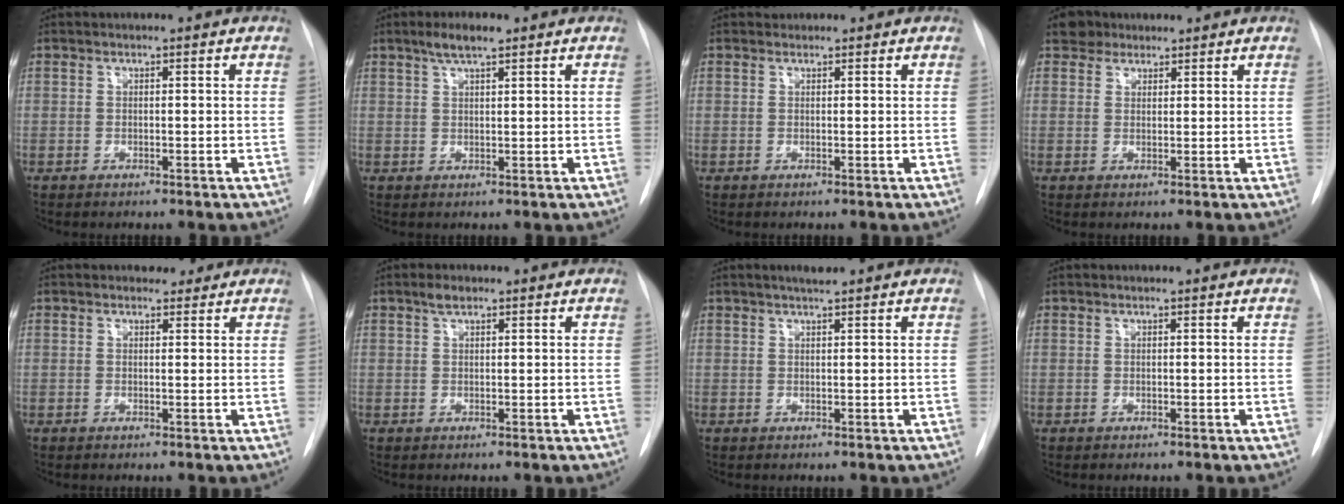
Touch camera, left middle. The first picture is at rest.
{"total": 3.6, "force": [2.5, 0.5, 2.5], "torque": [-0.052, 0.005, 0.047]}
{"total": 0.6, "force": [0.6, 0.2, -0.2], "torque": [-0.003, 0.006, 0.010]}
{"total": 2.9, "force": [2.3, 1.7, 0.1], "torque": [-0.004, 0.012, 0.037]}
{"total": 1.6, "force": [1.3, 0.8, 0.0], "torque": [0.001, 0.001, 0.016]}
{"total": 1.5, "force": [1.1, 0.6, 0.9], "torque": [-0.019, 0.005, 0.019]}
{"total": 1.6, "force": [1.3, -0.1, 0.8], "torque": [-0.019, 0.000, 0.025]}
{"total": 0.0}